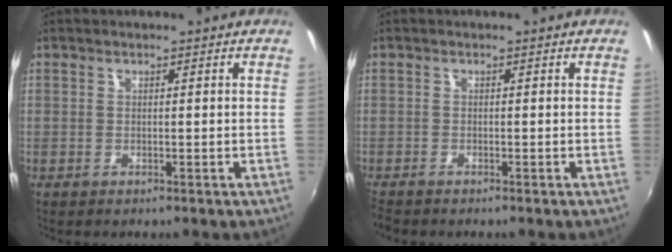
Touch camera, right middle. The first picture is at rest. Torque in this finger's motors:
{"motor_torque": [0.24, -0.21, 0.02, 0.01]}